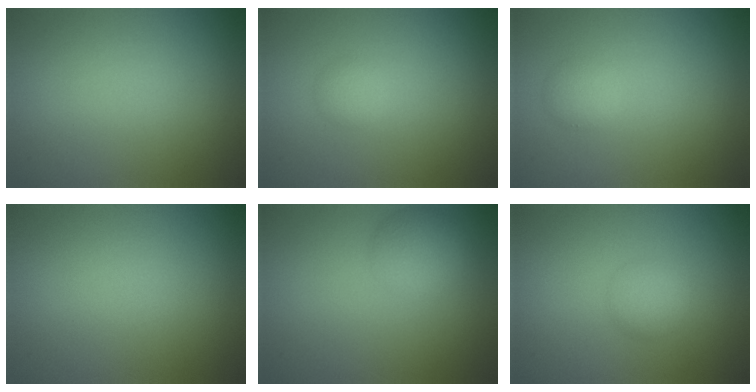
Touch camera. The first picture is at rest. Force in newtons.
{"total": 1.2, "press": 1.2, "slide": 0.0}
{"total": 1.3, "press": 1.3, "slide": 0.2}
{"total": 0.0}
{"total": 2.9, "press": 2.9, "slide": 0.2}
{"total": 1.8, "press": 1.8, "slide": 0.1}